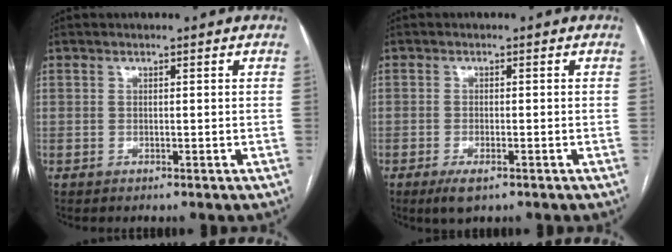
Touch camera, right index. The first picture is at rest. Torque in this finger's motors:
{"motor_torque": [0.24, -0.06, 0.07, 0.00]}